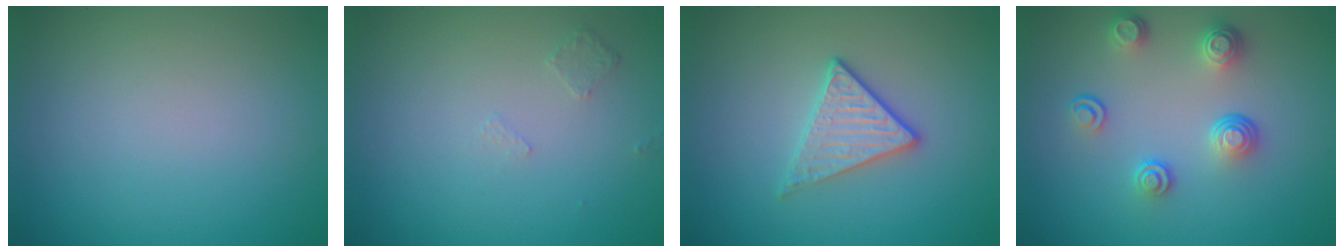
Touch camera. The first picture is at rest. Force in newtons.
{"total": 0.6, "press": 0.5, "slide": 0.4}
{"total": 2.8, "press": 2.6, "slide": 1.1}
{"total": 3.8, "press": 2.8, "slide": 2.5}